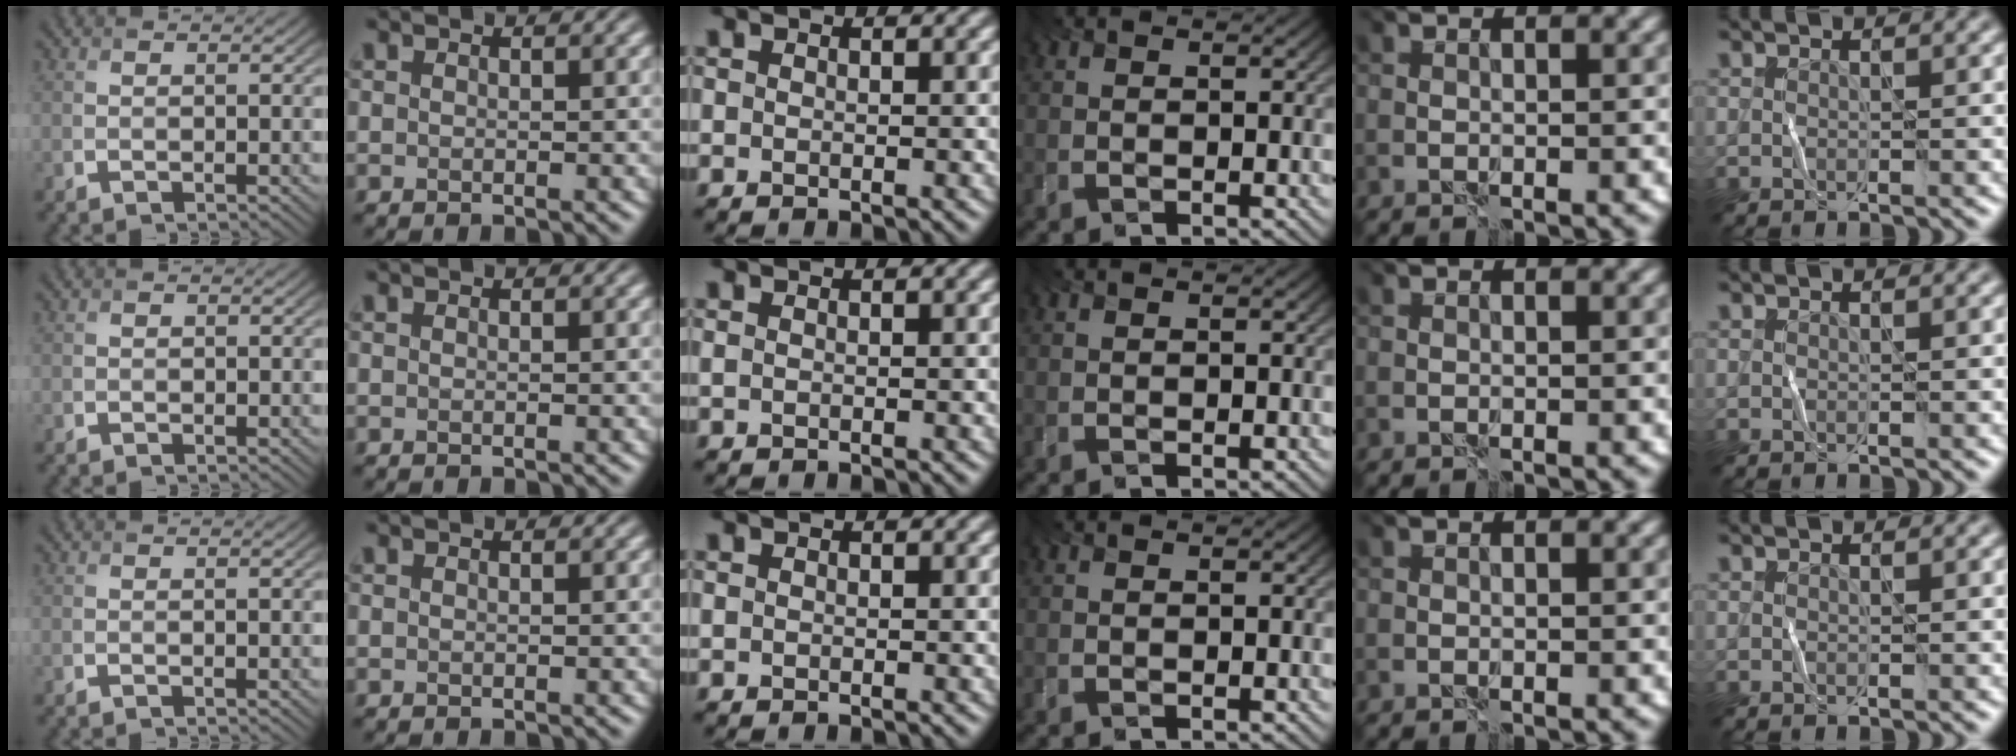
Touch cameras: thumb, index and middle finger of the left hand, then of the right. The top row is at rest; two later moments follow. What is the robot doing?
{"motion": "fold", "object": "bandana"}